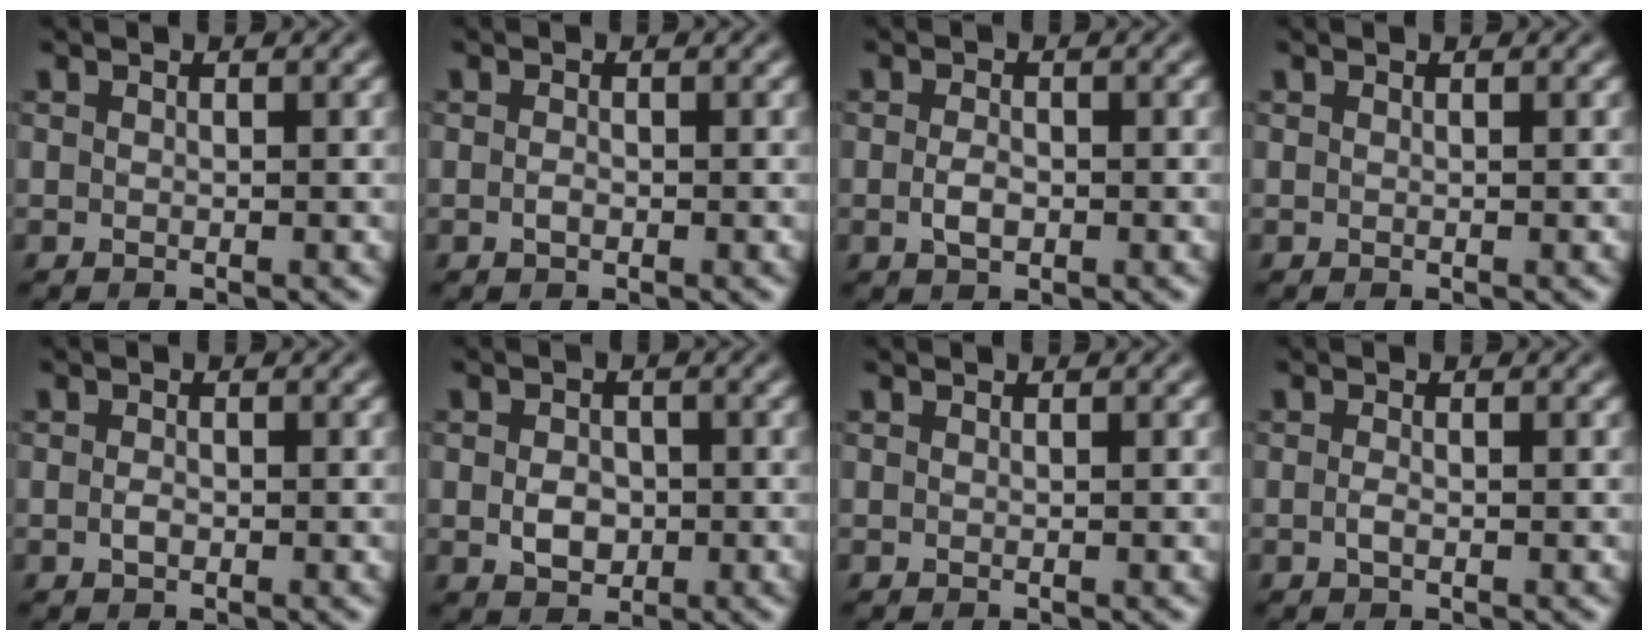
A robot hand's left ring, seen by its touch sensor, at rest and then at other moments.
{"total": 0.7, "force": [-0.2, 0.4, 0.5], "torque": [-0.012, -0.001, -0.004]}
{"total": 1.7, "force": [-0.4, 1.0, 1.3], "torque": [-0.027, -0.001, -0.008]}
{"total": 0.0}
{"total": 0.9, "force": [-0.2, 0.5, 0.6], "torque": [-0.015, -0.001, -0.005]}
{"total": 2.7, "force": [-0.5, 2.1, 1.7], "torque": [-0.030, -0.004, -0.011]}
{"total": 0.0}
{"total": 0.8, "force": [-0.3, 0.3, 0.7], "torque": [-0.017, -0.001, -0.006]}